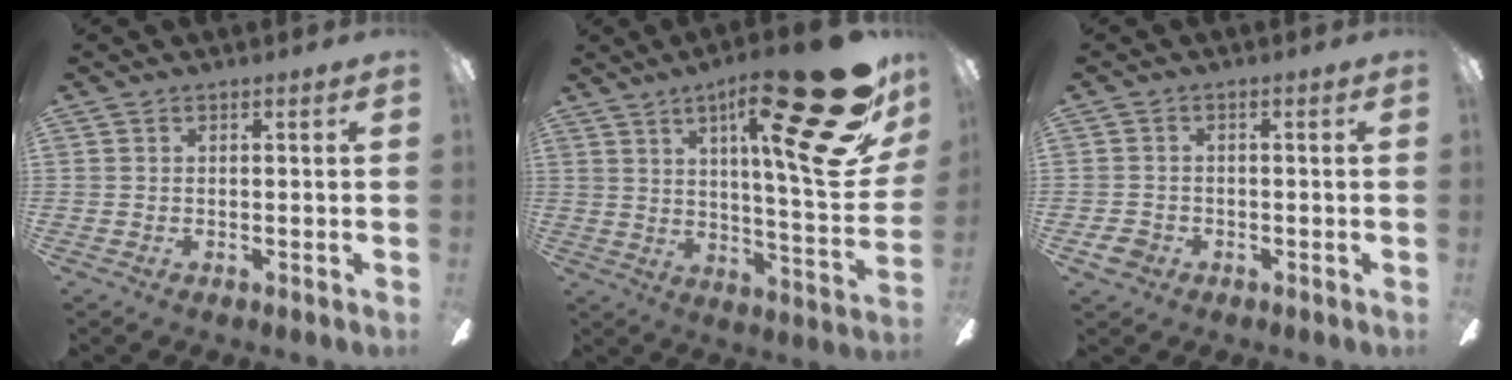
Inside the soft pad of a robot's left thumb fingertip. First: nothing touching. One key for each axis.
{"total": 29.9, "fx": 15.5, "fy": 6.6, "fz": 24.8, "tx": -0.341, "ty": -0.102, "tz": 0.242}
{"total": 3.2, "fx": -1.6, "fy": 2.5, "fz": 1.2, "tx": -0.024, "ty": 0.008, "tz": -0.030}